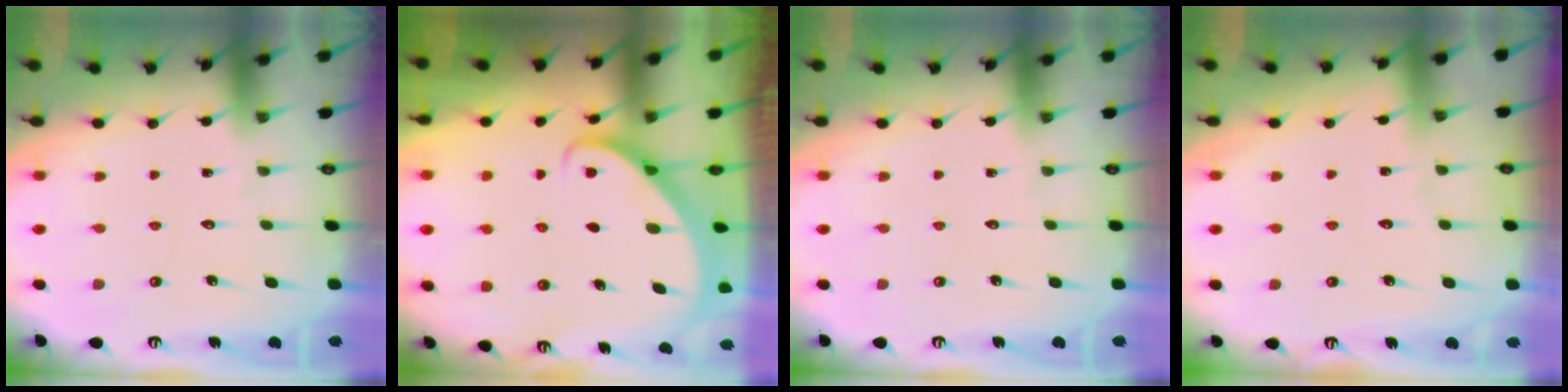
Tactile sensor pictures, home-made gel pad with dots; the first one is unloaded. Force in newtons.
{"total": 2.3, "press": 2.3, "slide": 0.3}
{"total": 0.0}
{"total": 1.8, "press": 1.8, "slide": 0.2}